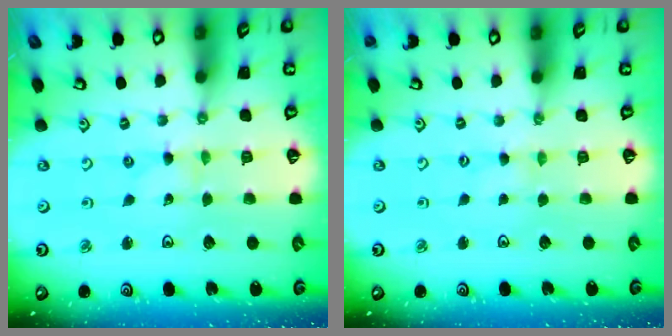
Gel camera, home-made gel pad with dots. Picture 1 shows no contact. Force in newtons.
{"total": 0.0}